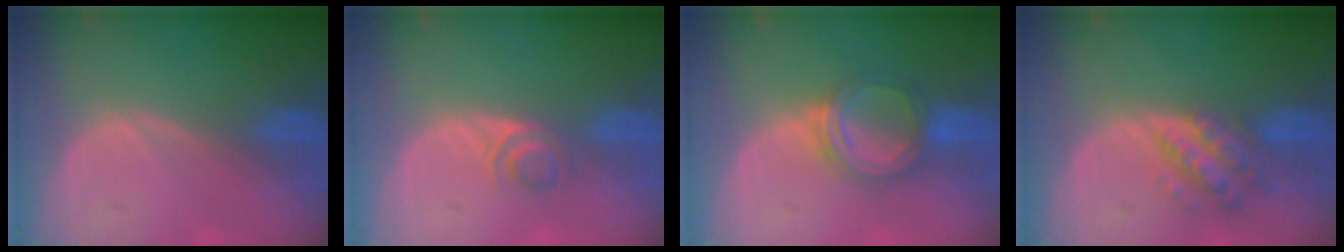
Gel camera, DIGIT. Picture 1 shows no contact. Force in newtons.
{"total": 2.8, "press": 2.7, "slide": 1.0}
{"total": 6.2, "press": 5.7, "slide": 2.6}
{"total": 6.5, "press": 5.8, "slide": 2.8}